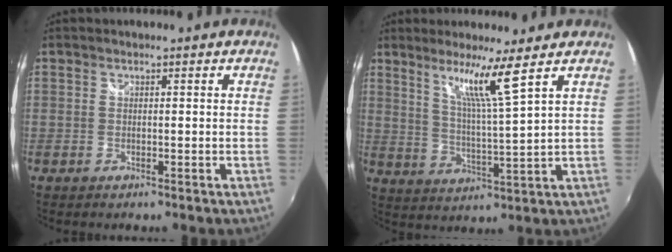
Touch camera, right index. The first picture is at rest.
{"total": 8.0, "force": [5.2, -1.8, 5.8], "torque": [-0.095, -0.006, 0.097]}